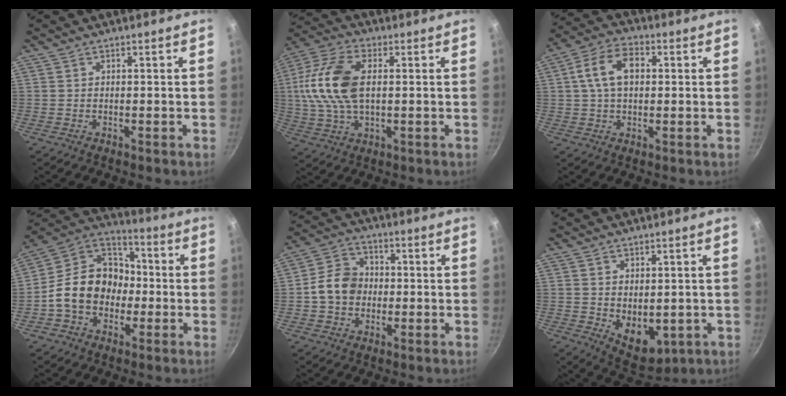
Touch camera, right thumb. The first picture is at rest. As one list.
[{"total": 15.1, "force": [1.8, 8.3, 12.5], "torque": [-0.246, 0.015, 0.022]}, {"total": 7.9, "force": [1.4, 4.9, 6.0], "torque": [-0.100, 0.018, 0.018]}, {"total": 16.2, "force": [-2.9, 12.9, 9.3], "torque": [-0.120, 0.053, -0.068]}, {"total": 8.8, "force": [-0.7, 7.3, 4.8], "torque": [-0.054, 0.022, -0.027]}, {"total": 8.1, "force": [-0.3, 5.4, 6.0], "torque": [-0.065, -0.018, 0.016]}]